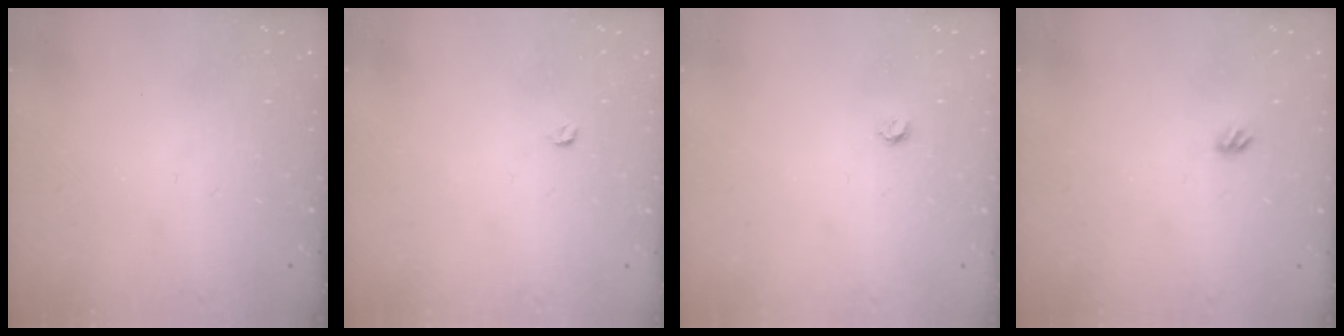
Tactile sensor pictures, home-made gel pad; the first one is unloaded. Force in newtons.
{"total": 3.0, "press": 2.9, "slide": 0.4}
{"total": 3.2, "press": 3.2, "slide": 0.3}
{"total": 3.2, "press": 3.1, "slide": 0.8}